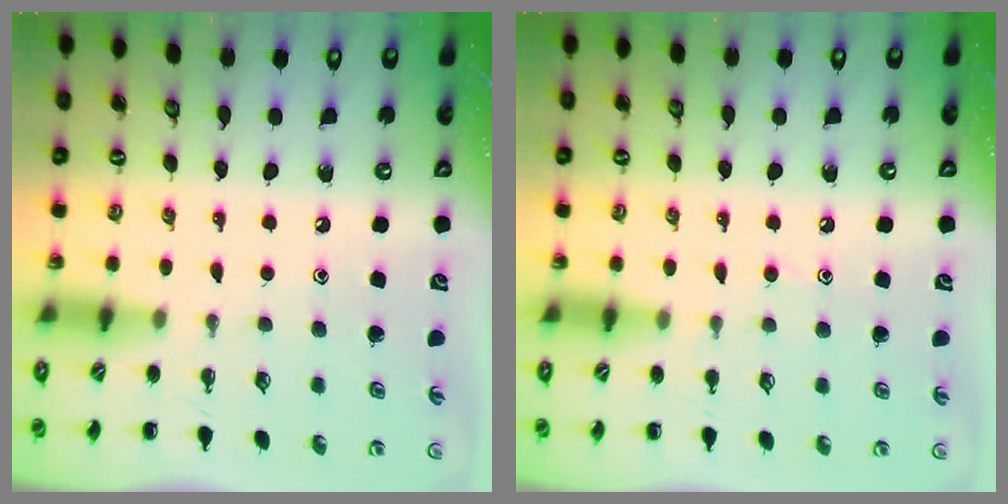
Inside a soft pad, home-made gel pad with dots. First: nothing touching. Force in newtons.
{"total": 5.4, "press": 4.9, "slide": 2.2}